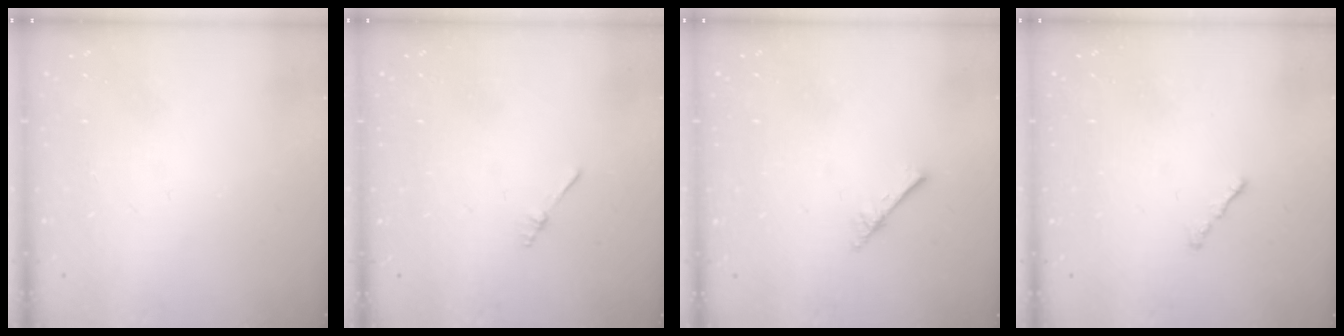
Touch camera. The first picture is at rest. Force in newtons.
{"total": 2.0, "press": 2.0, "slide": 0.3}
{"total": 2.3, "press": 2.2, "slide": 0.2}
{"total": 0.6, "press": 0.5, "slide": 0.4}